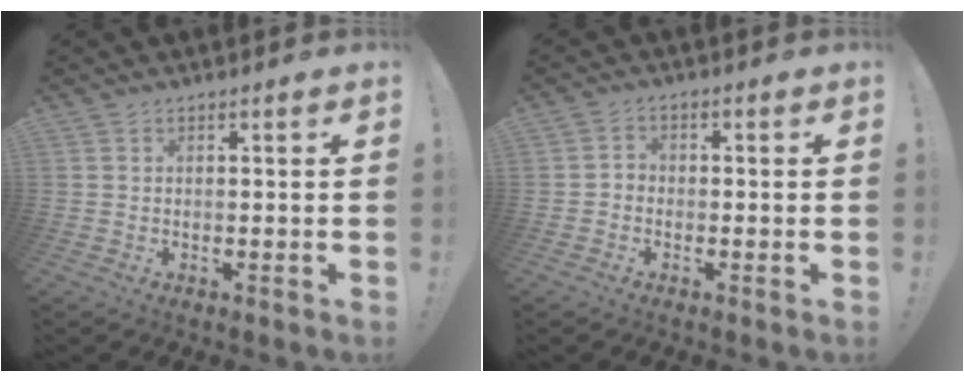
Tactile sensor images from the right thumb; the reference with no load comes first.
{"total": 2.0, "force": [-1.3, 1.3, 0.9], "torque": [-0.018, 0.010, -0.023]}